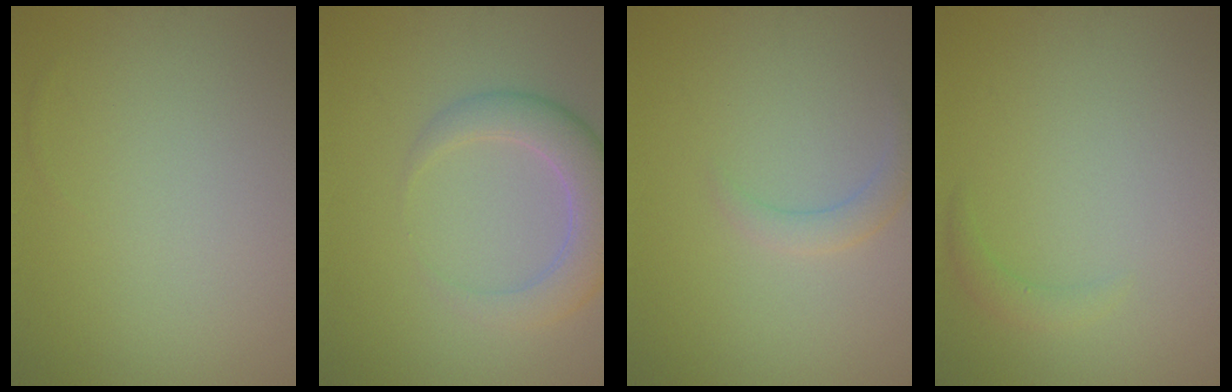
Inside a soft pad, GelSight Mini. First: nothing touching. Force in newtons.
{"total": 4.5, "press": 4.4, "slide": 0.5}
{"total": 1.6, "press": 1.6, "slide": 0.1}
{"total": 1.2, "press": 1.2, "slide": 0.2}